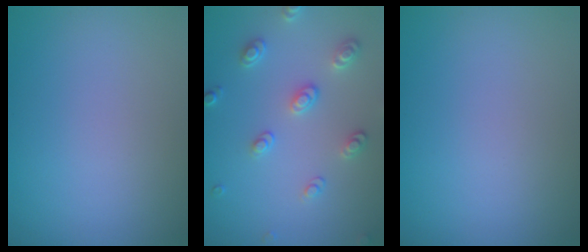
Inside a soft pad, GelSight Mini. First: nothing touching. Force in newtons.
{"total": 2.6, "press": 2.6, "slide": 0.2}
{"total": 0.0}